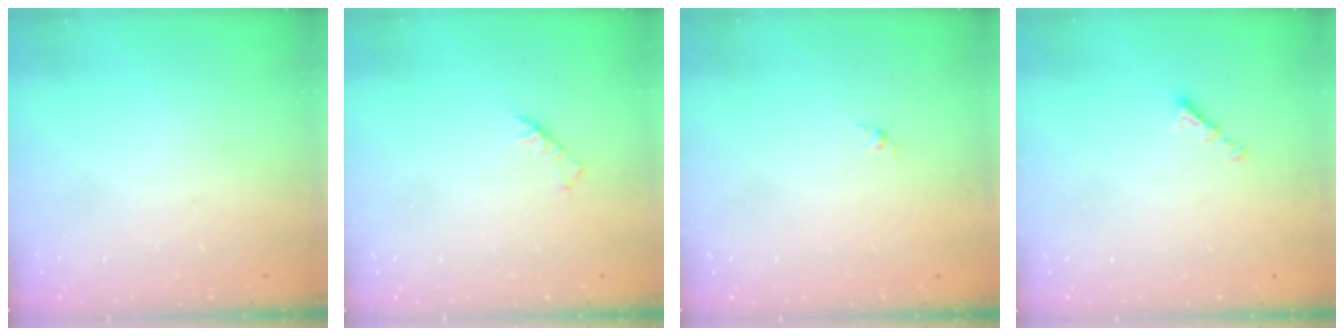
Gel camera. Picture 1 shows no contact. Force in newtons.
{"total": 3.7, "press": 3.7, "slide": 0.8}
{"total": 1.6, "press": 1.5, "slide": 0.6}
{"total": 2.1, "press": 2.1, "slide": 0.4}